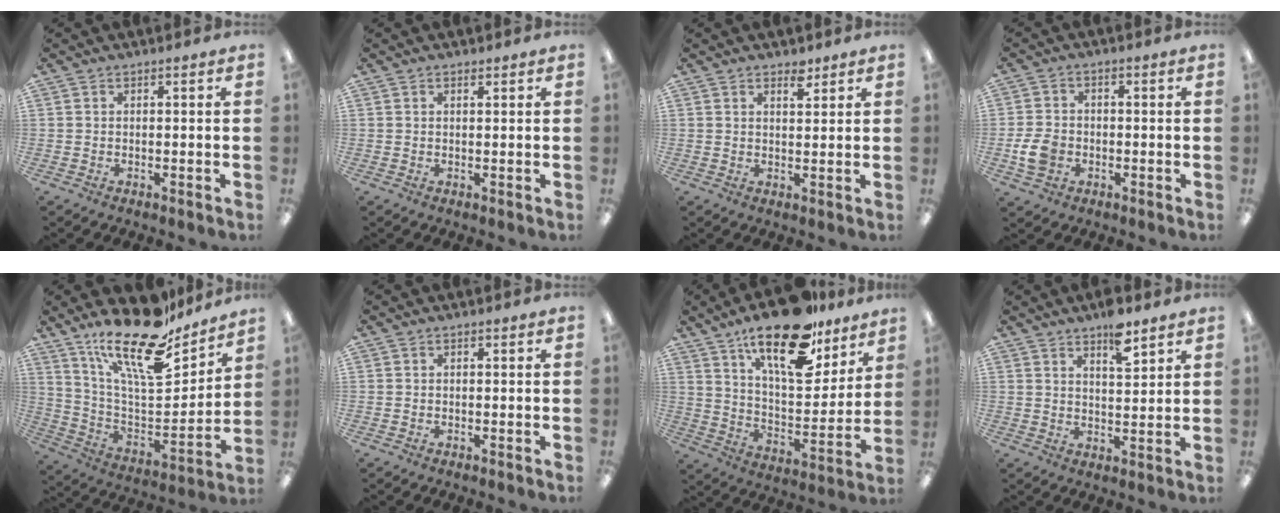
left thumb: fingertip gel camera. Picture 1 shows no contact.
{"total": 0.7, "force": [0.6, 0.3, 0.3], "torque": [0.002, -0.003, 0.009]}
{"total": 3.1, "force": [2.5, 1.2, 1.4], "torque": [-0.007, -0.013, 0.040]}
{"total": 6.4, "force": [-1.7, 5.0, 3.7], "torque": [-0.071, 0.006, -0.032]}
{"total": 22.8, "force": [16.8, 7.6, 13.5], "torque": [-0.236, -0.112, 0.289]}
{"total": 0.0}
{"total": 22.2, "force": [15.5, 8.5, 13.4], "torque": [-0.213, -0.092, 0.264]}
{"total": 7.3, "force": [5.4, 2.4, 4.3], "torque": [-0.058, -0.034, 0.089]}